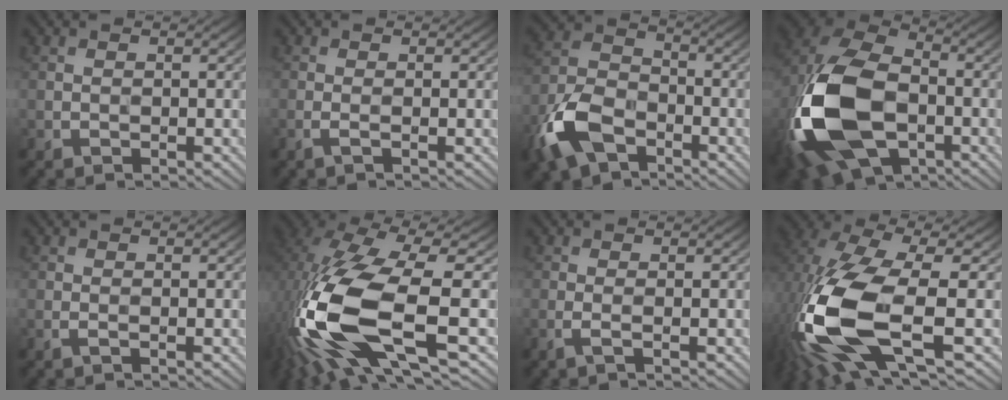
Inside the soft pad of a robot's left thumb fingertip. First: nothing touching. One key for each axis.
{"total": 1.0, "fx": -0.3, "fy": 0.0, "fz": 1.0, "tx": -0.022, "ty": 0.001, "tz": -0.010}
{"total": 11.0, "fx": -5.9, "fy": 6.2, "fz": 6.9, "tx": -0.170, "ty": -0.011, "tz": -0.132}
{"total": 21.4, "fx": -5.7, "fy": 13.5, "fz": 15.6, "tx": -0.374, "ty": -0.041, "tz": -0.102}
{"total": 0.7, "fx": -0.2, "fy": 0.0, "fz": 0.7, "tx": -0.018, "ty": 0.000, "tz": -0.007}
{"total": 18.0, "fx": -3.6, "fy": 7.3, "fz": 16.0, "tx": -0.385, "ty": -0.029, "tz": -0.051}
{"total": 1.3, "fx": -0.4, "fy": 0.1, "fz": 1.3, "tx": -0.028, "ty": 0.003, "tz": -0.013}
{"total": 16.4, "fx": -3.2, "fy": 7.2, "fz": 14.4, "tx": -0.361, "ty": -0.020, "tz": -0.054}